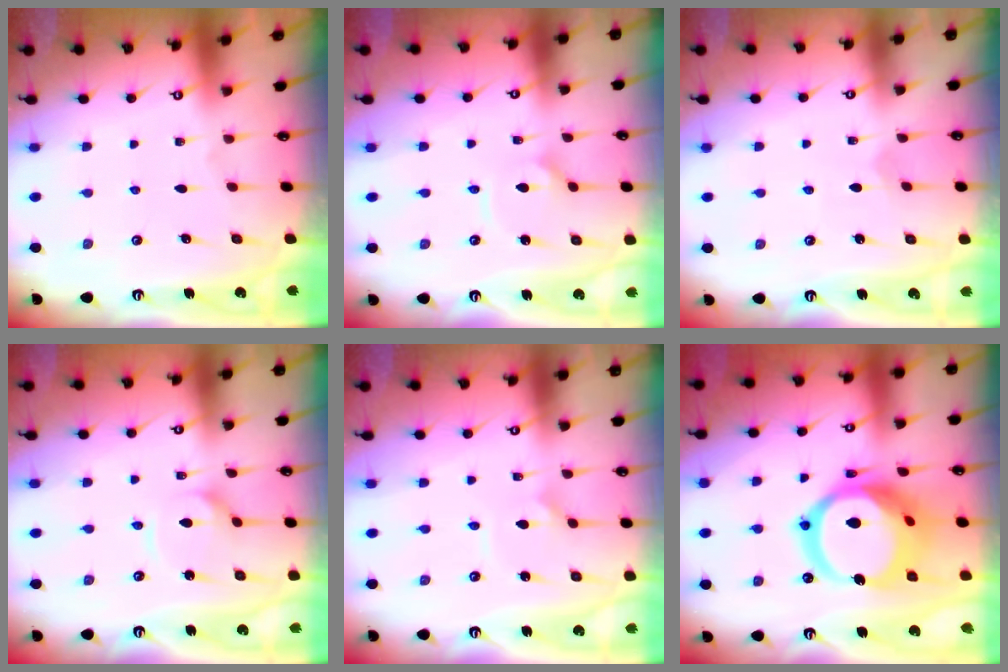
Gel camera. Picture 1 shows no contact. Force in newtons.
{"total": 2.7, "press": 2.6, "slide": 0.7}
{"total": 0.9, "press": 0.9, "slide": 0.0}
{"total": 3.6, "press": 3.6, "slide": 0.3}
{"total": 1.6, "press": 1.5, "slide": 0.4}
{"total": 21.2, "press": 21.1, "slide": 2.3}